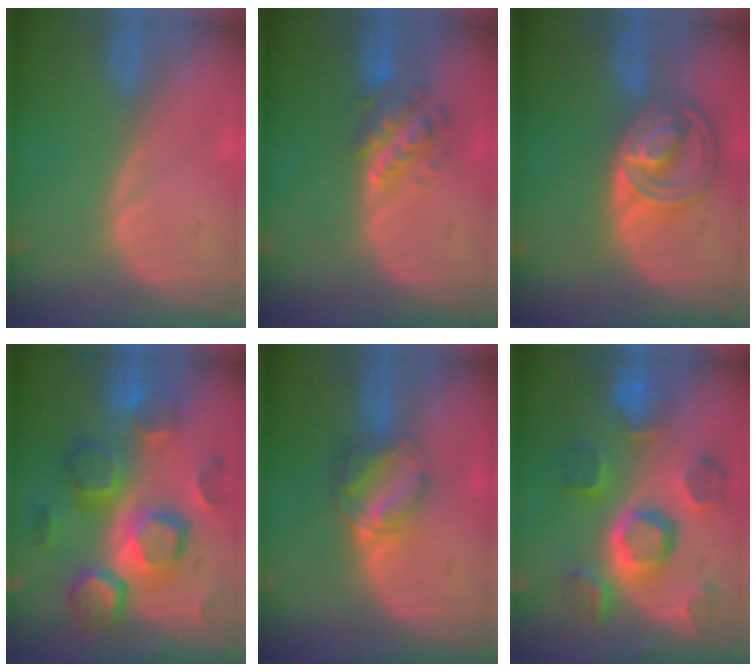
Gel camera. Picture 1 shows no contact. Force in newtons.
{"total": 5.8, "press": 5.5, "slide": 1.7}
{"total": 8.5, "press": 7.3, "slide": 4.4}
{"total": 12.3, "press": 12.2, "slide": 1.2}
{"total": 6.4, "press": 5.4, "slide": 3.3}
{"total": 11.3, "press": 10.1, "slide": 5.1}